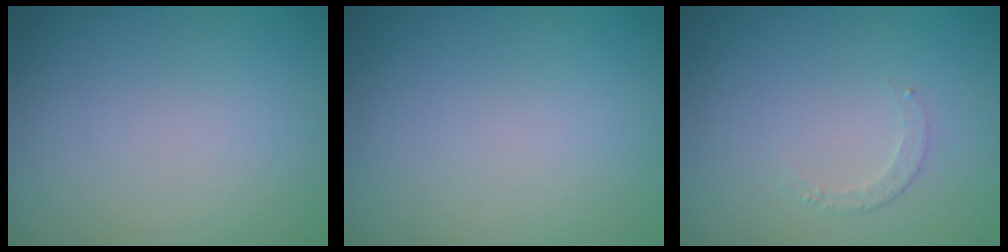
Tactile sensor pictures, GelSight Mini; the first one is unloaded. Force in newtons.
{"total": 0.0}
{"total": 1.3, "press": 1.2, "slide": 0.2}